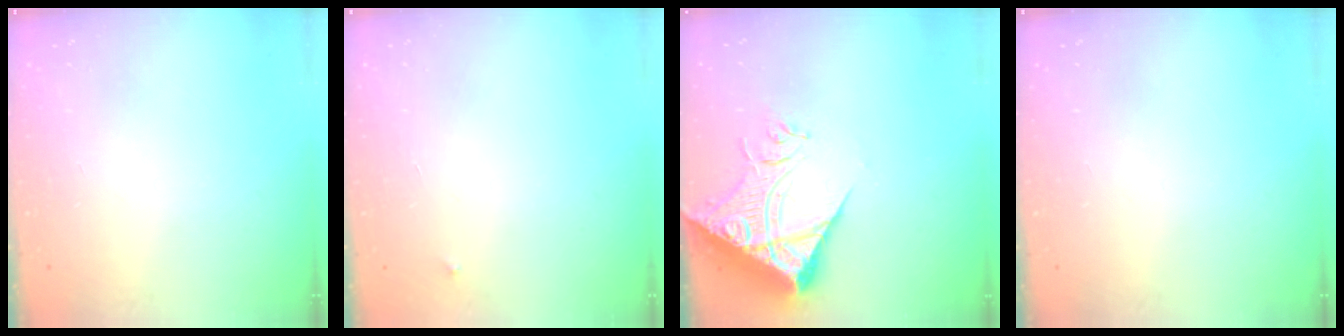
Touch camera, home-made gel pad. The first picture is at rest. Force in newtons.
{"total": 2.5, "press": 2.4, "slide": 0.4}
{"total": 14.2, "press": 14.1, "slide": 1.9}
{"total": 0.0}